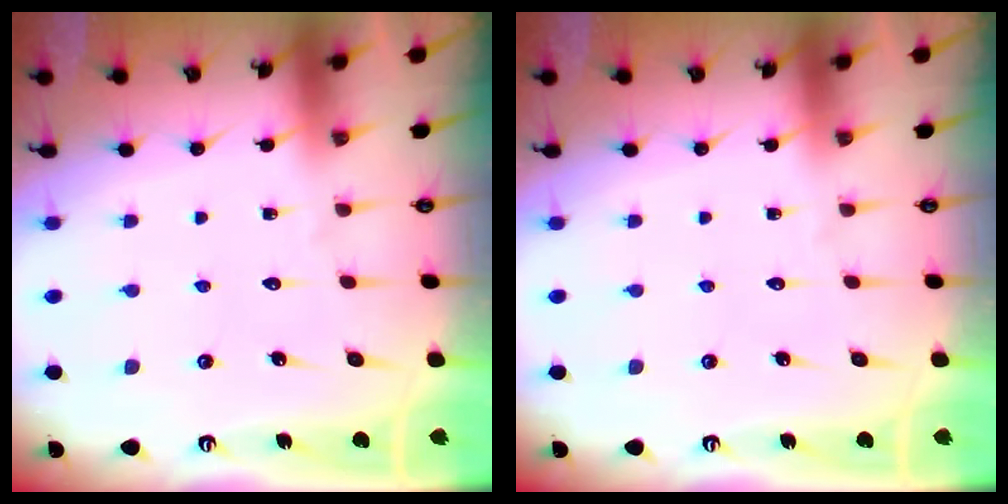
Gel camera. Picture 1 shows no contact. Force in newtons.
{"total": 0.0}